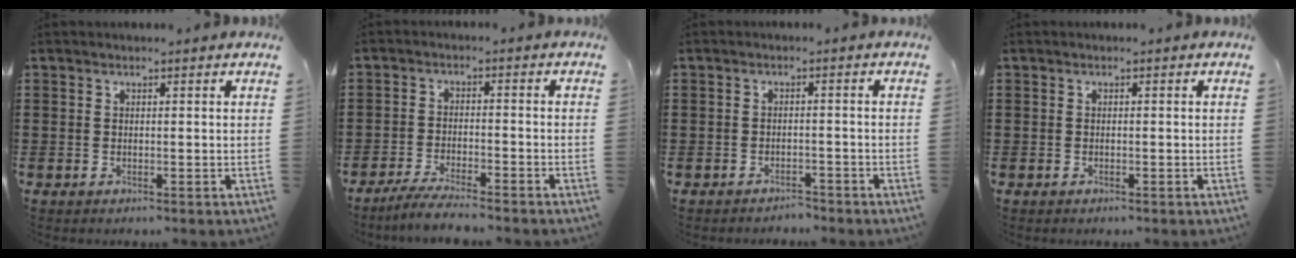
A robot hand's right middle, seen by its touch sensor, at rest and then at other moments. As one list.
[{"total": 3.9, "force": [-3.6, -0.1, 1.5], "torque": [-0.032, -0.006, -0.070]}, {"total": 1.7, "force": [-1.7, 0.3, -0.2], "torque": [-0.002, 0.003, -0.038]}, {"total": 0.0}]